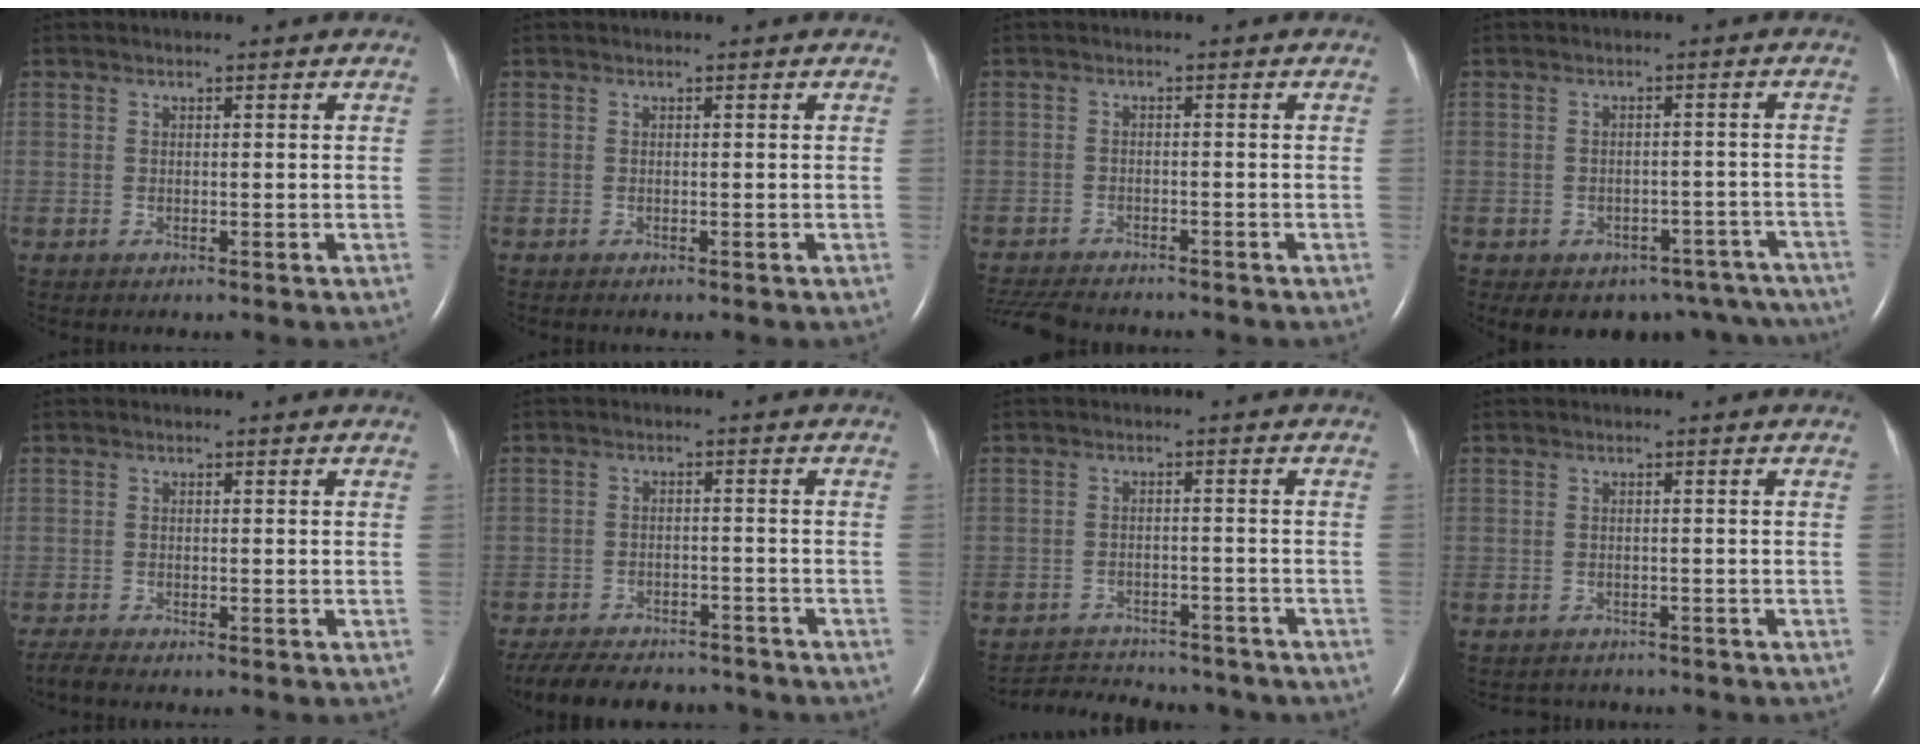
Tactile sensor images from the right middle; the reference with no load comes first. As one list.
[{"total": 0.0}, {"total": 9.0, "force": [-8.0, 2.3, 3.4], "torque": [-0.066, -0.013, -0.123]}, {"total": 13.9, "force": [-10.8, 7.9, 3.6], "torque": [-0.048, 0.029, -0.110]}, {"total": 1.6, "force": [-1.4, -0.1, 0.6], "torque": [-0.025, -0.008, -0.030]}, {"total": 14.6, "force": [-12.6, 4.9, 5.4], "torque": [-0.128, -0.008, -0.174]}, {"total": 10.7, "force": [-9.9, 3.3, 2.6], "torque": [-0.054, 0.010, -0.128]}, {"total": 2.6, "force": [-2.4, 1.1, -0.2], "torque": [-0.003, -0.002, -0.033]}]